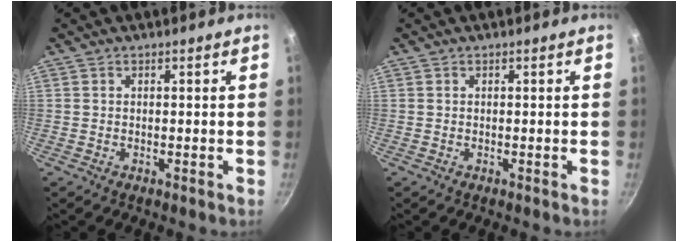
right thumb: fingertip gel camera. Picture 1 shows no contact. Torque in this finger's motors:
{"motor_torque": [-0.05, 0.05, -0.13, -0.10, 0.00]}